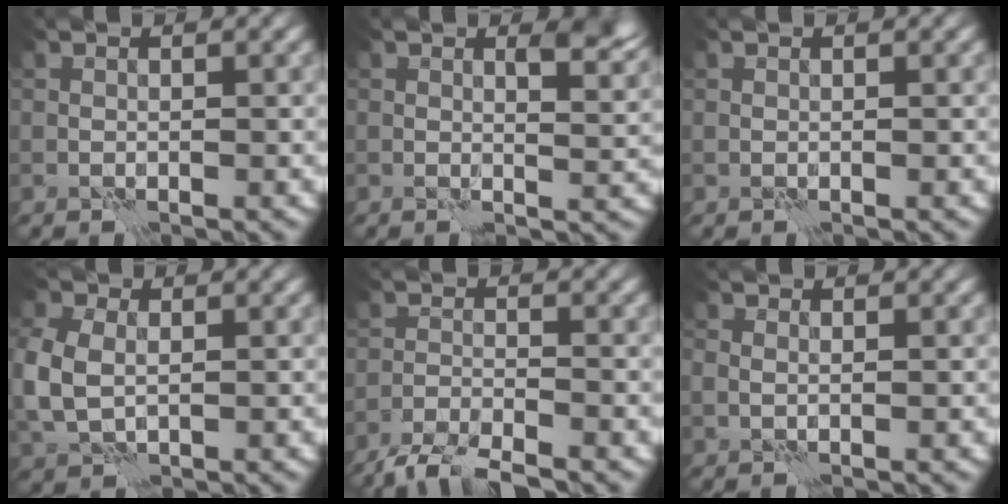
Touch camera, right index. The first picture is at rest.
{"total": 3.2, "force": [1.7, 1.1, 2.5], "torque": [-0.033, -0.005, 0.027]}
{"total": 0.0}
{"total": 5.2, "force": [0.1, 3.9, 3.5], "torque": [-0.108, -0.004, 0.013]}
{"total": 4.3, "force": [-3.8, 0.7, 1.8], "torque": [-0.031, -0.003, -0.078]}
{"total": 1.3, "force": [0.6, 0.9, 0.7], "torque": [-0.008, 0.006, -0.005]}